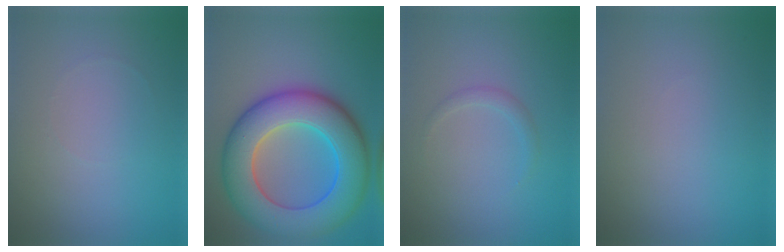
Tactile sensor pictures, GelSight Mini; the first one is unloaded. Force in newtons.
{"total": 11.7, "press": 11.7, "slide": 0.3}
{"total": 0.9, "press": 0.9, "slide": 0.0}
{"total": 0.0}